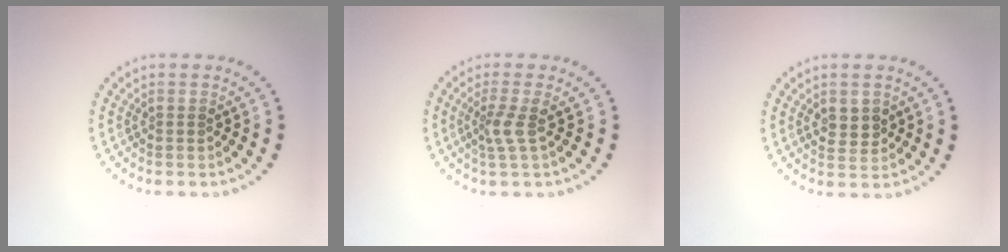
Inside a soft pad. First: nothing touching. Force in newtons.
{"total": 1.9, "press": 1.4, "slide": 1.3}
{"total": 1.6, "press": 1.5, "slide": 0.5}